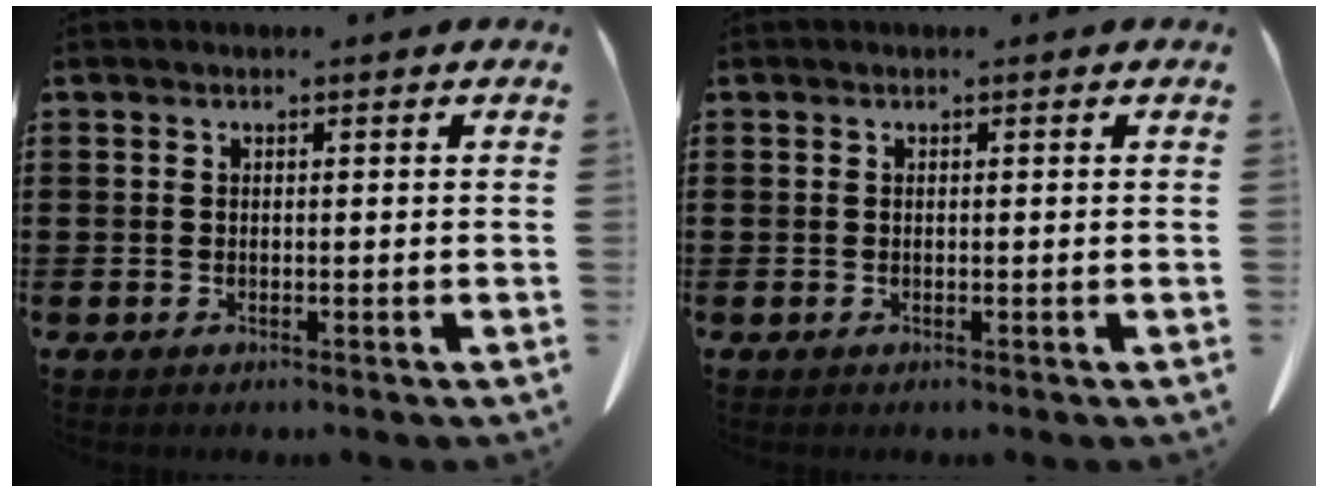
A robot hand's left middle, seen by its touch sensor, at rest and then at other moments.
{"total": 0.0}